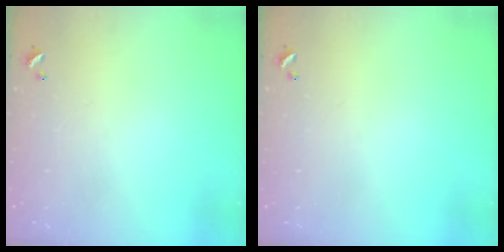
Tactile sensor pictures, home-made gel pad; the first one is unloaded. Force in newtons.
{"total": 0.0}